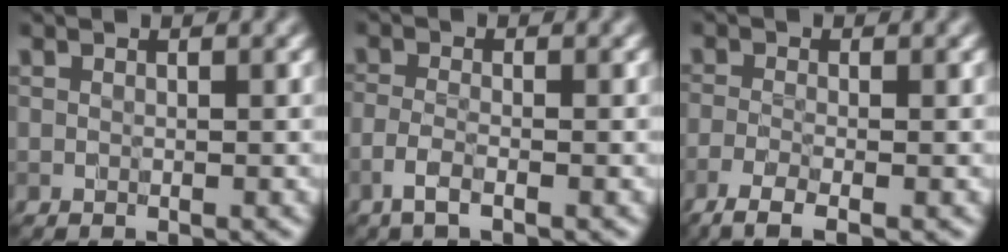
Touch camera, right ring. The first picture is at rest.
{"total": 1.6, "force": [-1.0, 0.3, 1.2], "torque": [-0.028, 0.001, -0.026]}
{"total": 2.7, "force": [-1.7, 0.5, 2.0], "torque": [-0.042, -0.008, -0.042]}